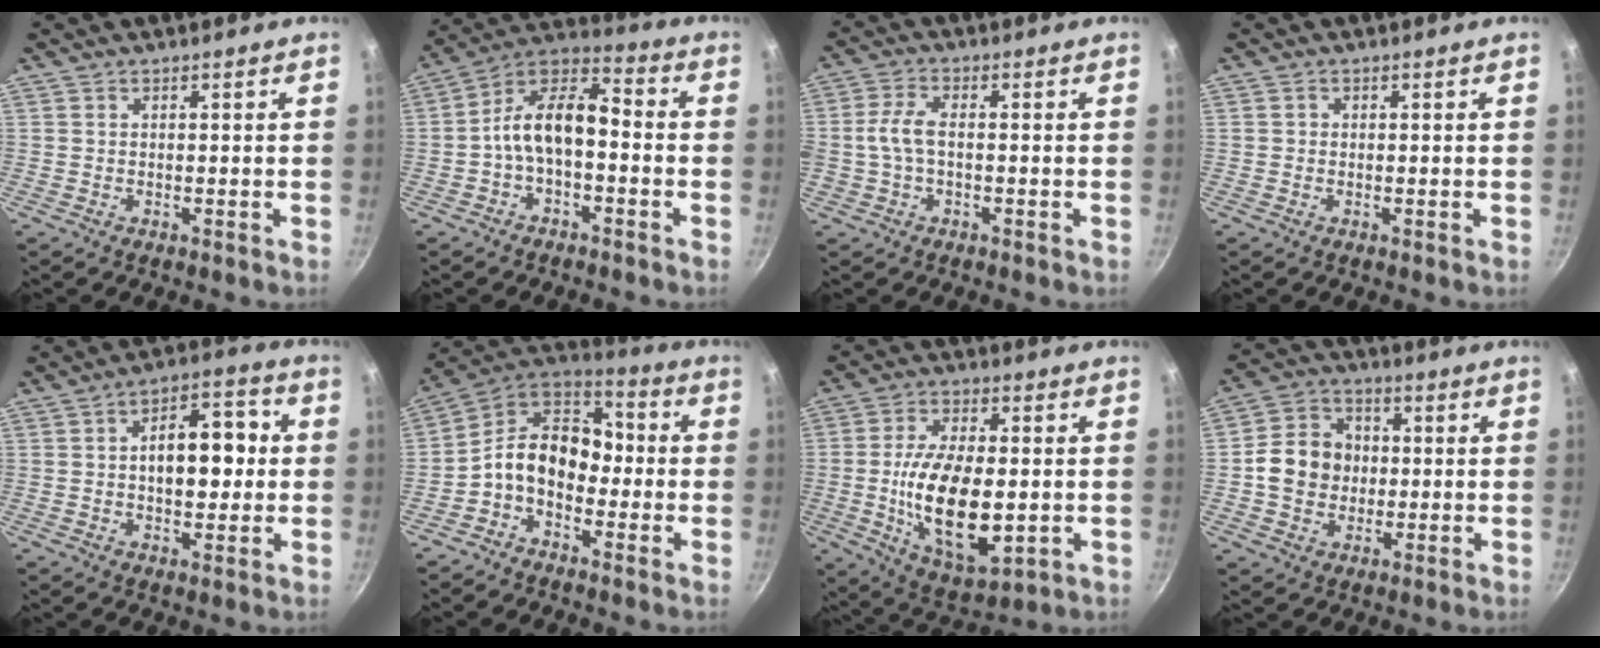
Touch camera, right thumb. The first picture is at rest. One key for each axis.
{"total": 12.2, "fx": -1.5, "fy": 6.6, "fz": 10.1, "tx": -0.168, "ty": 0.047, "tz": -0.040}
{"total": 5.3, "fx": -0.4, "fy": 2.9, "fz": 4.4, "tx": -0.104, "ty": 0.014, "tz": -0.011}
{"total": 0.6, "fx": -0.1, "fy": 0.6, "fz": 0.2, "tx": 0.000, "ty": 0.002, "tz": -0.002}
{"total": 12.0, "fx": 0.7, "fy": 6.7, "fz": 10.0, "tx": -0.119, "ty": 0.025, "tz": 0.005}
{"total": 12.5, "fx": -2.8, "fy": 8.8, "fz": 8.3, "tx": -0.118, "ty": 0.068, "tz": -0.067}
{"total": 18.5, "fx": -2.1, "fy": 9.0, "fz": 16.0, "tx": -0.270, "ty": -0.009, "tz": -0.024}
{"total": 11.4, "fx": -0.5, "fy": 9.7, "fz": 5.9, "tx": -0.080, "ty": 0.023, "tz": -0.016}